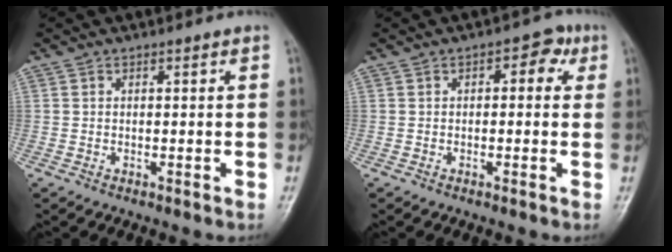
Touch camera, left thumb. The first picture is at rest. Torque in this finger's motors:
{"motor_torque": [-0.12, 0.00, -0.04, 0.34, 0.05]}